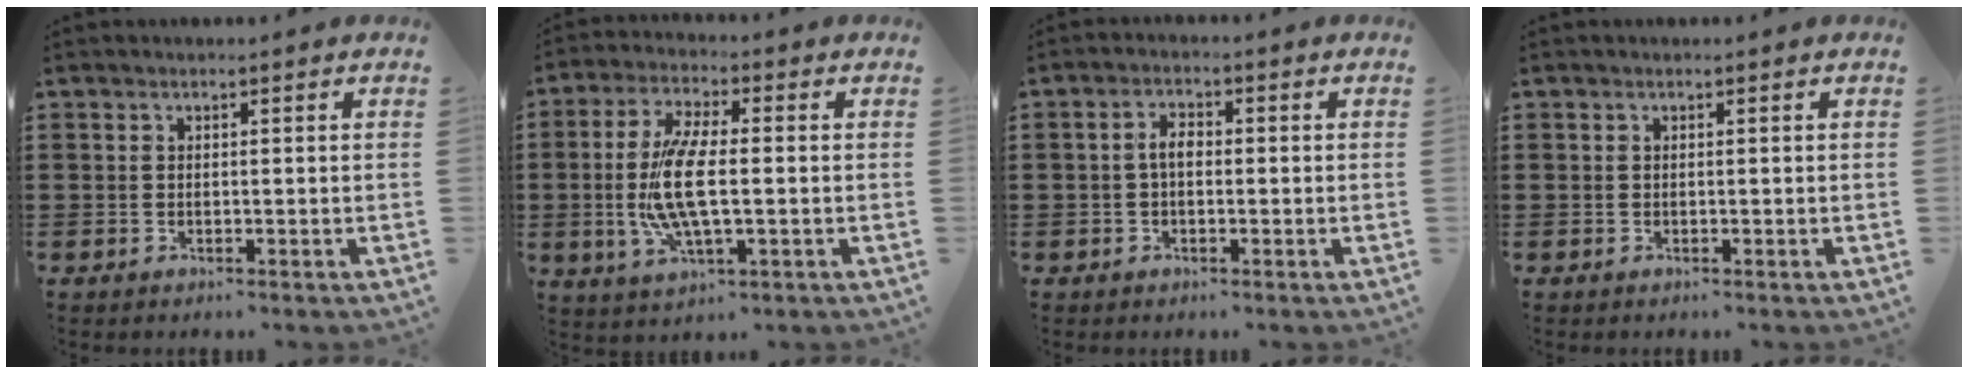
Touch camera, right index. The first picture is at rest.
{"total": 10.1, "force": [-0.9, 3.5, 9.4], "torque": [-0.212, -0.013, -0.022]}
{"total": 2.8, "force": [-0.2, 1.4, 2.4], "torque": [-0.053, 0.003, -0.008]}
{"total": 0.0}